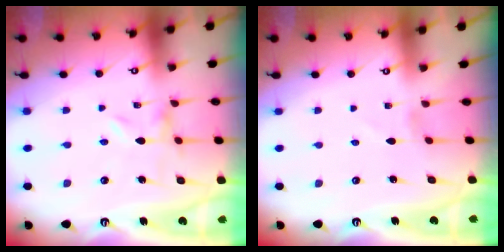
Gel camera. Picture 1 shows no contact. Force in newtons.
{"total": 1.2, "press": 1.2, "slide": 0.1}